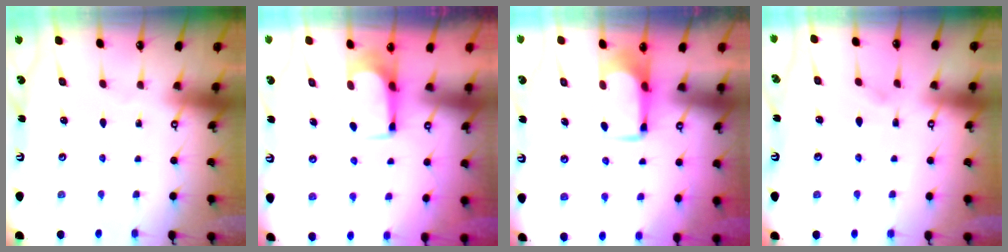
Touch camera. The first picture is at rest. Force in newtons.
{"total": 4.8, "press": 4.8, "slide": 0.3}
{"total": 1.5, "press": 1.5, "slide": 0.2}
{"total": 1.8, "press": 1.6, "slide": 1.0}